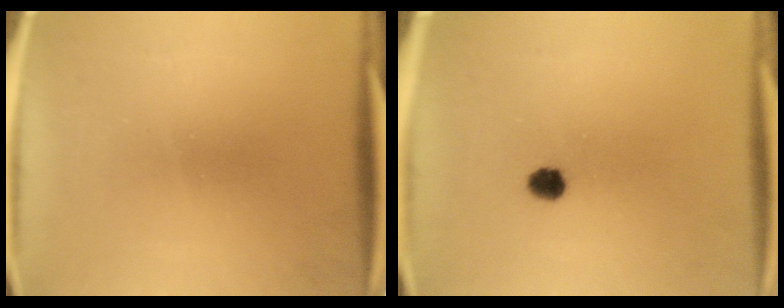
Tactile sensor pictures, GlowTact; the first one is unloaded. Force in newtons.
{"total": 2.7}